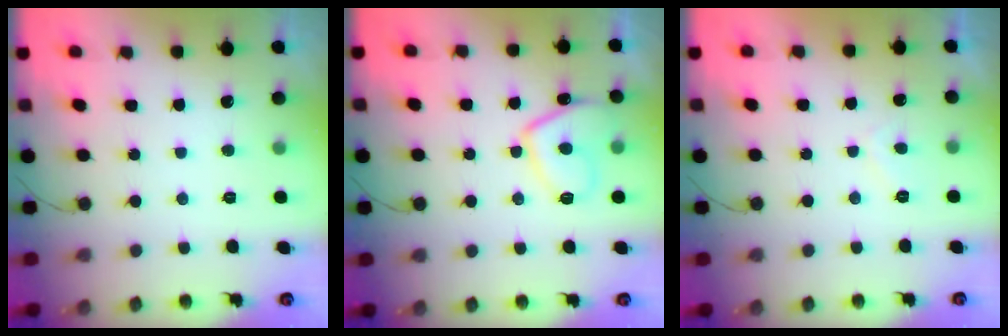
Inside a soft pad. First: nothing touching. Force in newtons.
{"total": 9.1, "press": 8.9, "slide": 1.5}
{"total": 1.6, "press": 1.4, "slide": 0.7}